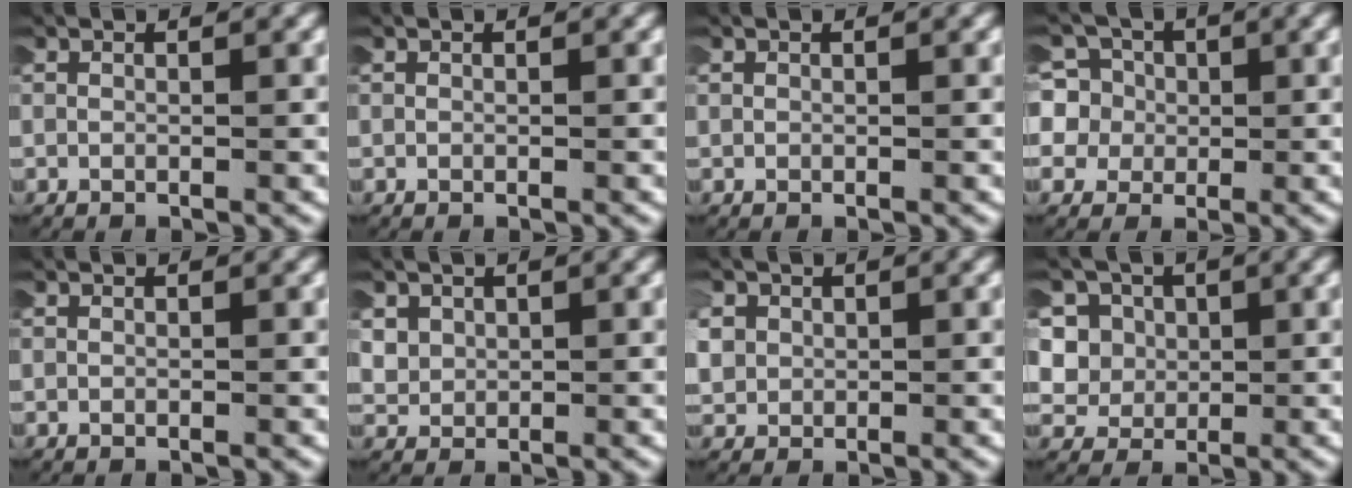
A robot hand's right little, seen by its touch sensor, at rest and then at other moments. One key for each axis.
{"total": 0.0}
{"total": 0.0}
{"total": 9.6, "fx": -0.8, "fy": 9.1, "fz": 2.9, "tx": -0.119, "ty": -0.033, "tz": -0.024}
{"total": 0.0}
{"total": 3.0, "fx": 0.9, "fy": 2.5, "fz": 1.3, "tx": -0.044, "ty": -0.004, "tz": 0.020}
{"total": 2.9, "fx": 0.5, "fy": 2.6, "fz": 1.2, "tx": -0.046, "ty": -0.002, "tz": 0.011}
{"total": 8.1, "fx": 0.3, "fy": 7.4, "fz": 3.1, "tx": -0.110, "ty": -0.018, "tz": 0.000}